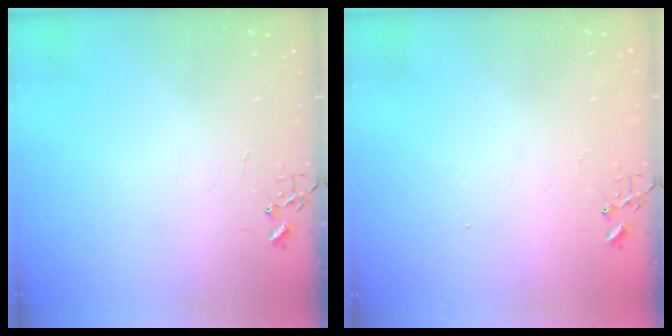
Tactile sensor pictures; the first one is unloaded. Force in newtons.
{"total": 1.1, "press": 1.1, "slide": 0.1}